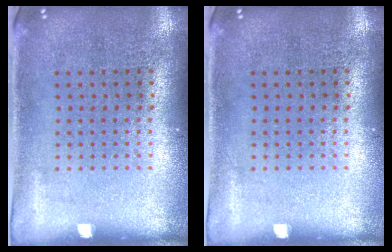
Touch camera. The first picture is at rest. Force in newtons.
{"total": 0.0}